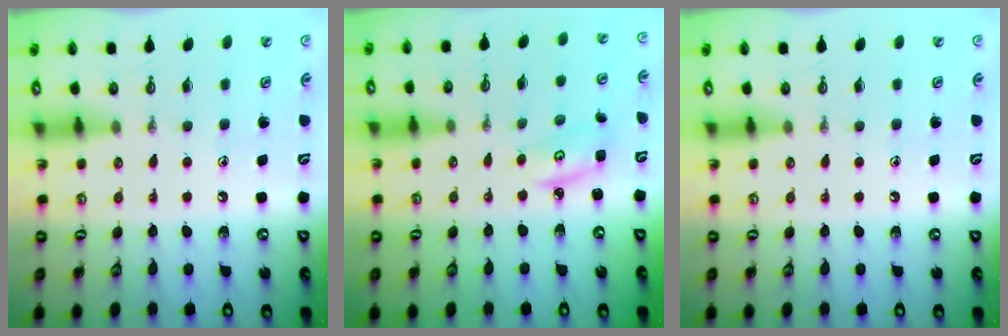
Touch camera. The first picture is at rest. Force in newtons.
{"total": 2.9, "press": 2.9, "slide": 0.2}
{"total": 0.0}